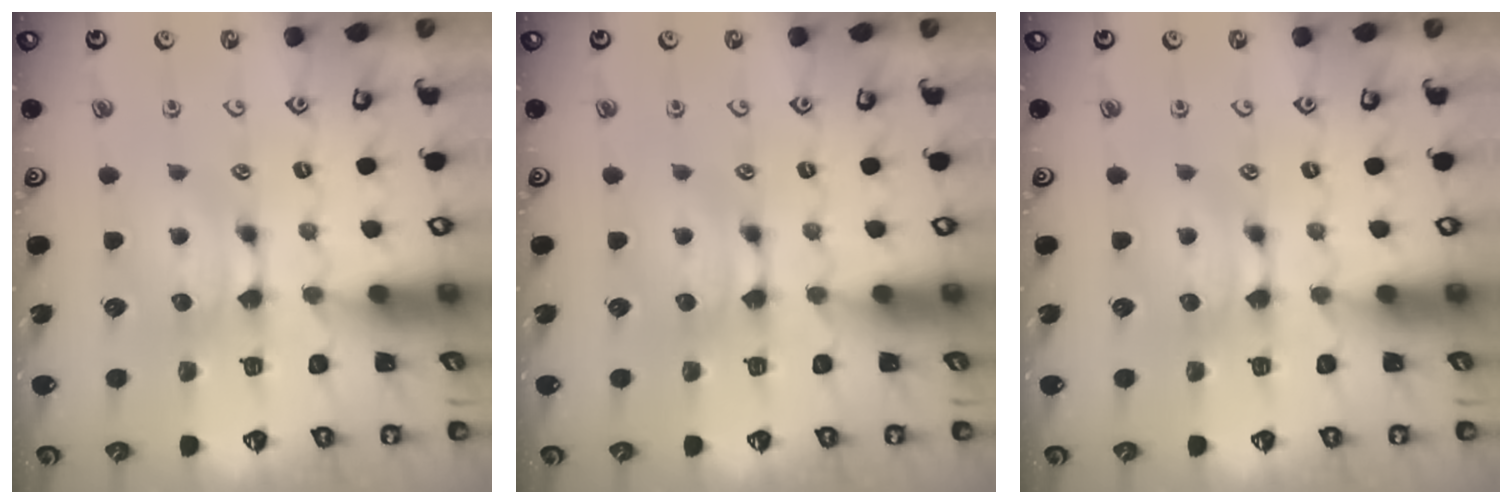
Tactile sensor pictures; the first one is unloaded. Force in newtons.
{"total": 0.0}
{"total": 0.0}